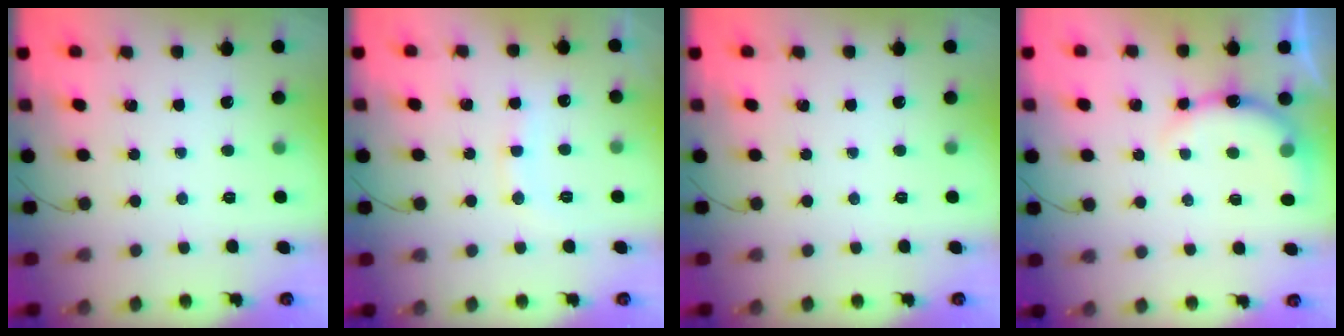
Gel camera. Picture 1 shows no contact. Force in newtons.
{"total": 9.4, "press": 9.3, "slide": 1.3}
{"total": 0.0}
{"total": 8.5, "press": 8.5, "slide": 0.8}